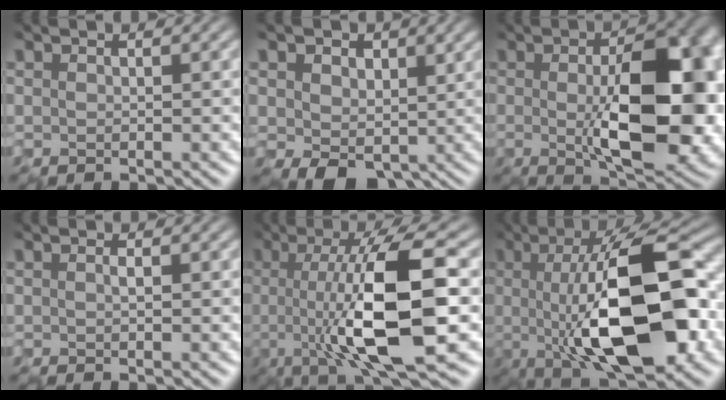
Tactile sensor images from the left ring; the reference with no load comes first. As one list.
[{"total": 5.8, "force": [-0.2, 4.5, 3.7], "torque": [-0.051, -0.003, -0.003]}, {"total": 11.6, "force": [-0.9, 4.8, 10.5], "torque": [-0.148, -0.010, -0.006]}, {"total": 0.6, "force": [-0.3, -0.1, 0.5], "torque": [-0.011, 0.001, -0.007]}, {"total": 11.1, "force": [-1.3, 2.2, 10.8], "torque": [-0.164, -0.007, -0.025]}, {"total": 12.7, "force": [-1.8, 3.8, 11.9], "torque": [-0.170, -0.006, -0.040]}]